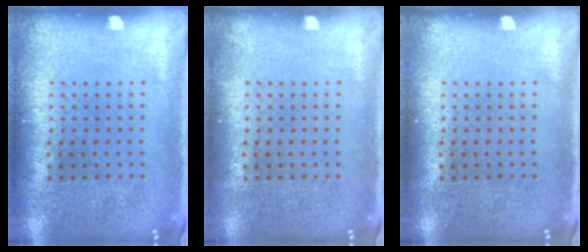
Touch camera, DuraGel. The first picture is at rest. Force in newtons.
{"total": 0.0}
{"total": 0.0}